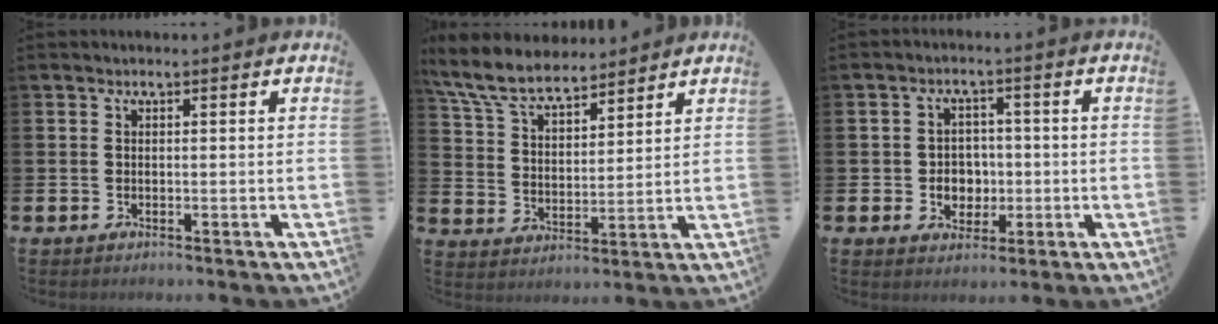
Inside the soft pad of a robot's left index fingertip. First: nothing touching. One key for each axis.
{"total": 8.0, "fx": 7.2, "fy": 2.3, "fz": 2.5, "tx": -0.084, "ty": -0.031, "tz": 0.133}
{"total": 3.5, "fx": -0.5, "fy": 3.4, "fz": 1.0, "tx": -0.017, "ty": 0.000, "tz": -0.018}